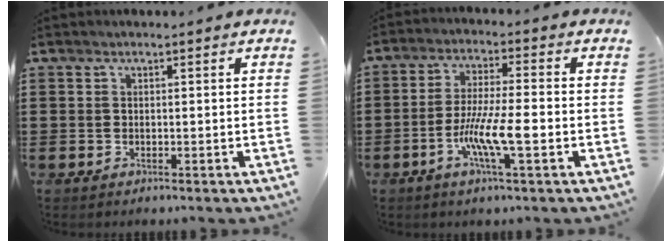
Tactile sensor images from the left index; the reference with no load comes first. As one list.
[{"total": 8.0, "force": [-3.0, 1.2, 7.4], "torque": [-0.147, -0.009, -0.060]}]